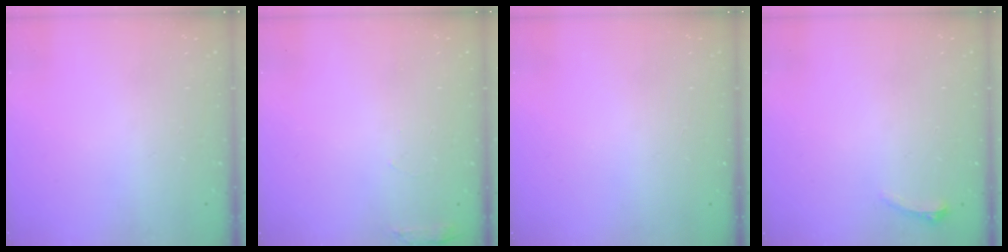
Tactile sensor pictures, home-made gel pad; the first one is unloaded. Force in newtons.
{"total": 5.2, "press": 5.0, "slide": 1.3}
{"total": 0.0}
{"total": 4.2, "press": 3.9, "slide": 1.7}